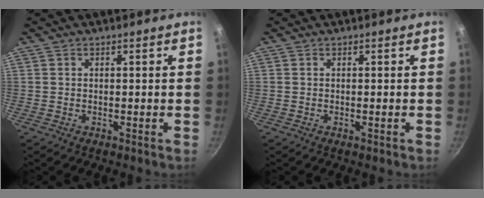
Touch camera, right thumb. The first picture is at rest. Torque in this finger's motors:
{"motor_torque": [0.24, 0.06, 0.29, -0.04, 0.06]}